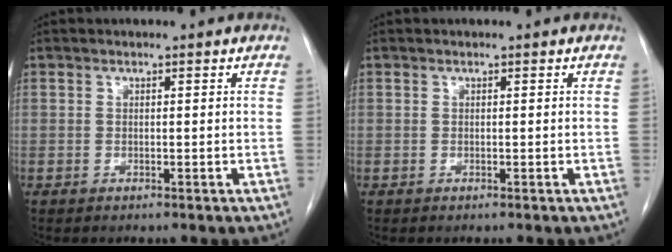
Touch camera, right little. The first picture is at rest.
{"total": 0.0}